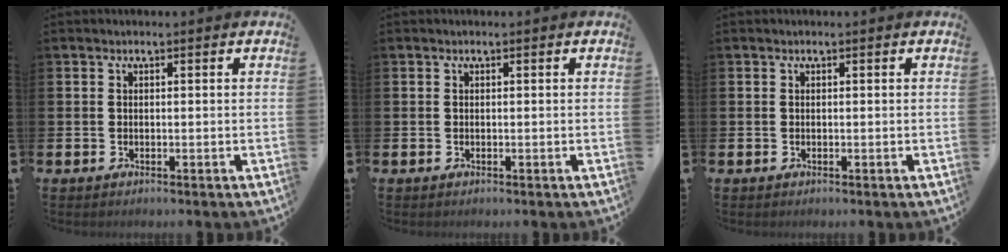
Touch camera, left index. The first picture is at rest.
{"total": 0.0}
{"total": 0.0}